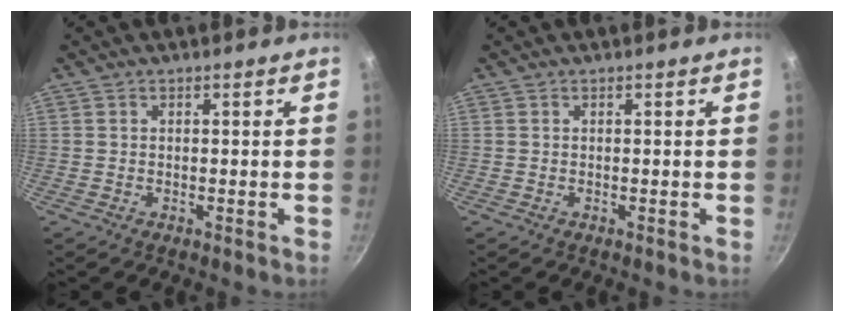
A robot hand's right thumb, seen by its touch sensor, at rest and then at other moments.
{"total": 0.0}